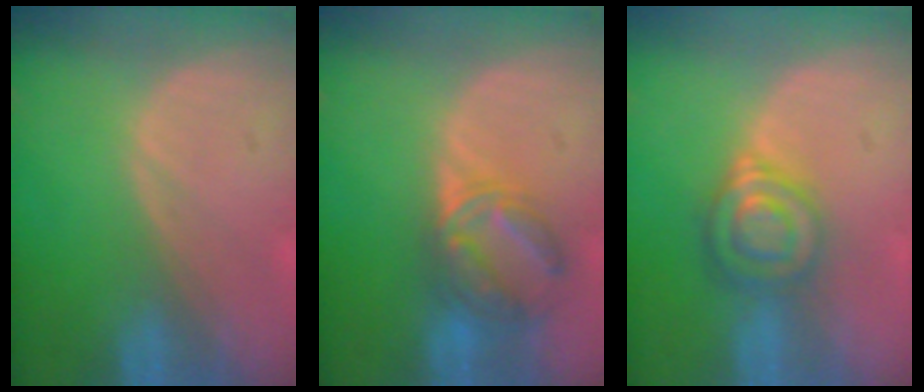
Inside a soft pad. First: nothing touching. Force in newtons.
{"total": 6.5, "press": 6.2, "slide": 1.9}
{"total": 6.6, "press": 5.7, "slide": 3.4}